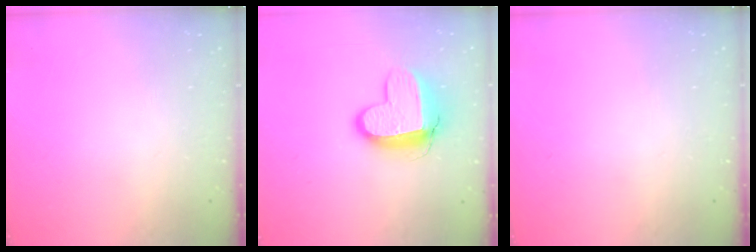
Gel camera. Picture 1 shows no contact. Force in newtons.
{"total": 12.4, "press": 12.3, "slide": 1.3}
{"total": 0.0}